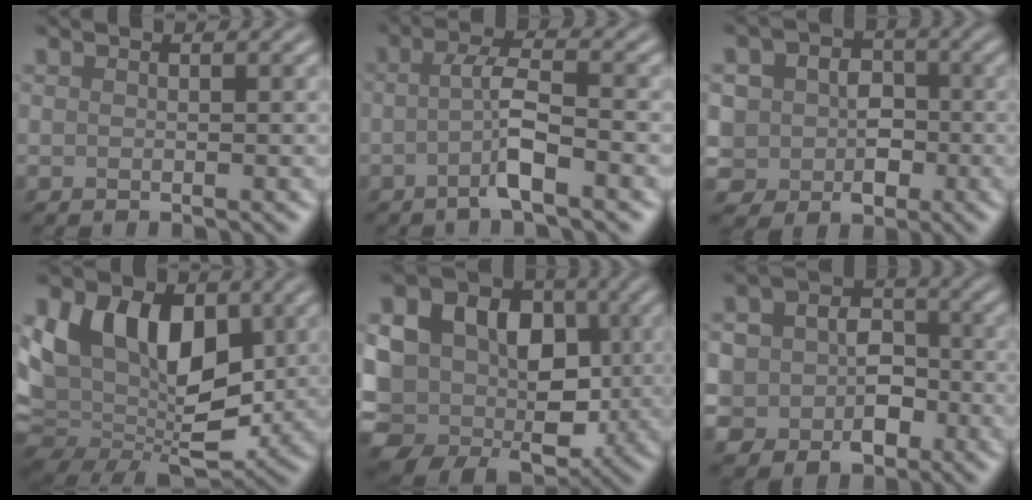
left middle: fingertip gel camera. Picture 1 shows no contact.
{"total": 3.7, "force": [-1.2, 0.5, 3.4], "torque": [-0.063, 0.009, -0.033]}
{"total": 6.8, "force": [-0.1, 6.1, 3.0], "torque": [-0.045, 0.018, -0.025]}
{"total": 12.2, "force": [1.0, 8.3, 8.9], "torque": [-0.155, 0.003, 0.005]}
{"total": 18.1, "force": [0.3, 14.5, 10.9], "torque": [-0.193, 0.015, 0.001]}
{"total": 8.6, "force": [-1.0, 7.4, 4.2], "torque": [-0.070, 0.008, -0.038]}